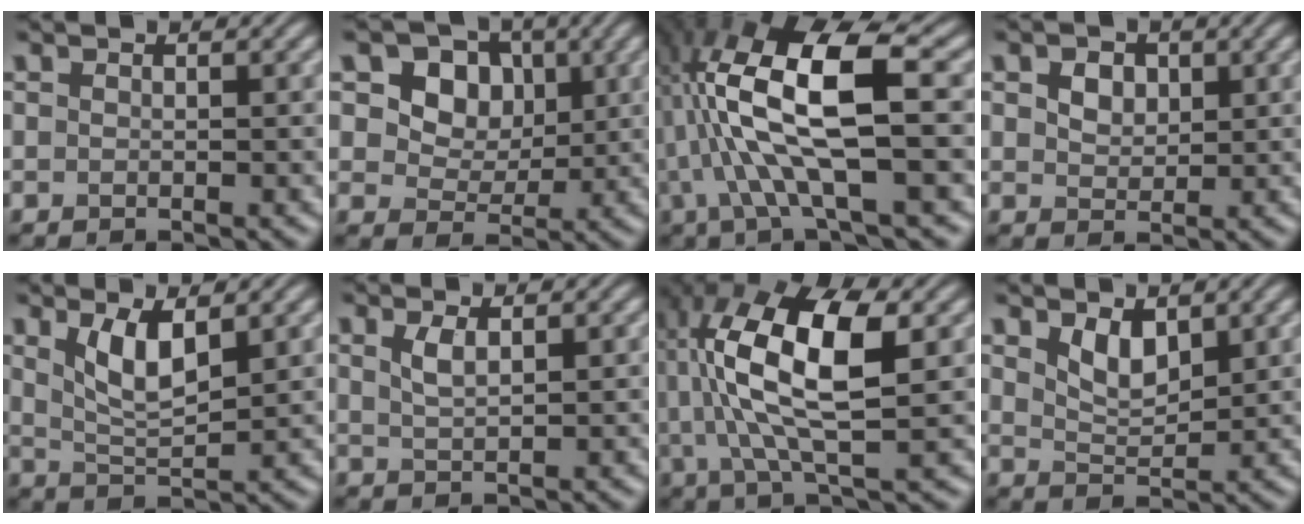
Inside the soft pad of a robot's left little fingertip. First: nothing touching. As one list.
[{"total": 7.5, "force": [2.8, 5.9, 3.7], "torque": [-0.083, 0.002, 0.046]}, {"total": 12.1, "force": [0.6, 3.3, 11.7], "torque": [-0.230, 0.014, 0.012]}, {"total": 2.8, "force": [1.2, 2.0, 1.6], "torque": [-0.032, 0.006, 0.010]}, {"total": 4.1, "force": [1.8, 1.4, 3.4], "torque": [-0.072, -0.005, 0.038]}, {"total": 1.7, "force": [0.8, 0.6, 1.4], "torque": [-0.032, 0.001, 0.019]}, {"total": 12.0, "force": [1.9, 4.3, 11.0], "torque": [-0.216, 0.014, 0.035]}, {"total": 2.8, "force": [1.6, 1.4, 1.8], "torque": [-0.039, -0.008, 0.034]}]